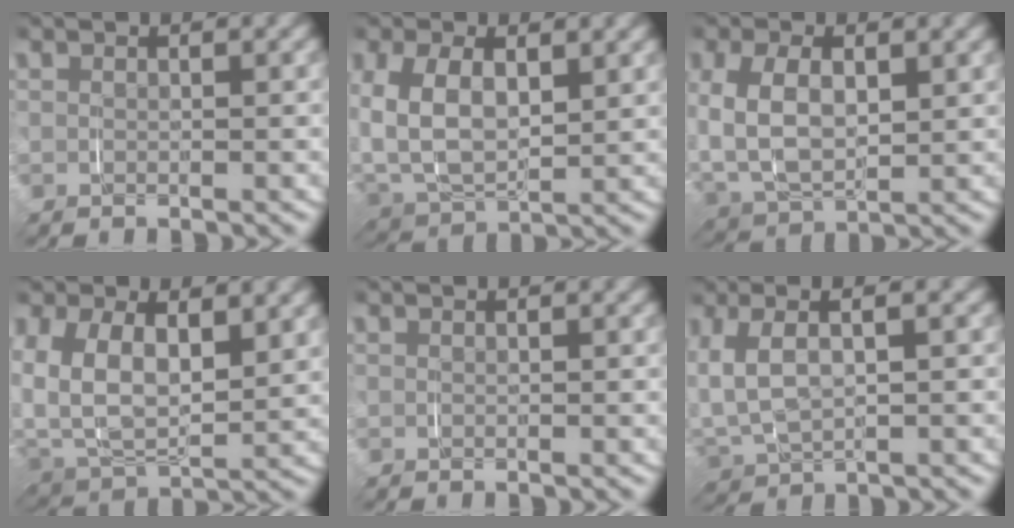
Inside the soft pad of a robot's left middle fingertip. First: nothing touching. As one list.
[{"total": 3.6, "force": [1.1, 2.9, 1.8], "torque": [-0.054, -0.012, 0.014]}, {"total": 3.1, "force": [0.8, 2.4, 1.8], "torque": [-0.048, -0.009, 0.010]}, {"total": 4.2, "force": [1.6, 3.3, 2.0], "torque": [-0.054, -0.010, 0.022]}, {"total": 0.0}, {"total": 2.8, "force": [0.9, 1.9, 1.8], "torque": [-0.044, -0.004, 0.014]}]